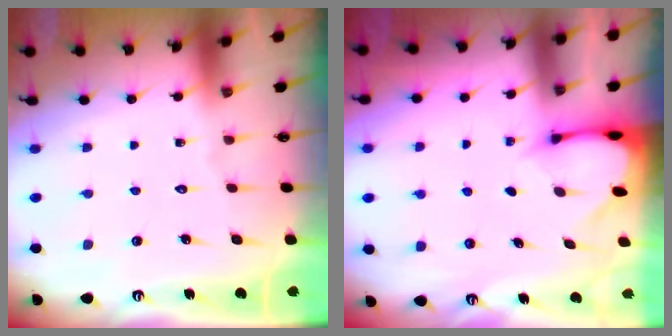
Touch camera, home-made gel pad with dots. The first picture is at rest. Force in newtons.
{"total": 2.1, "press": 2.1, "slide": 0.1}